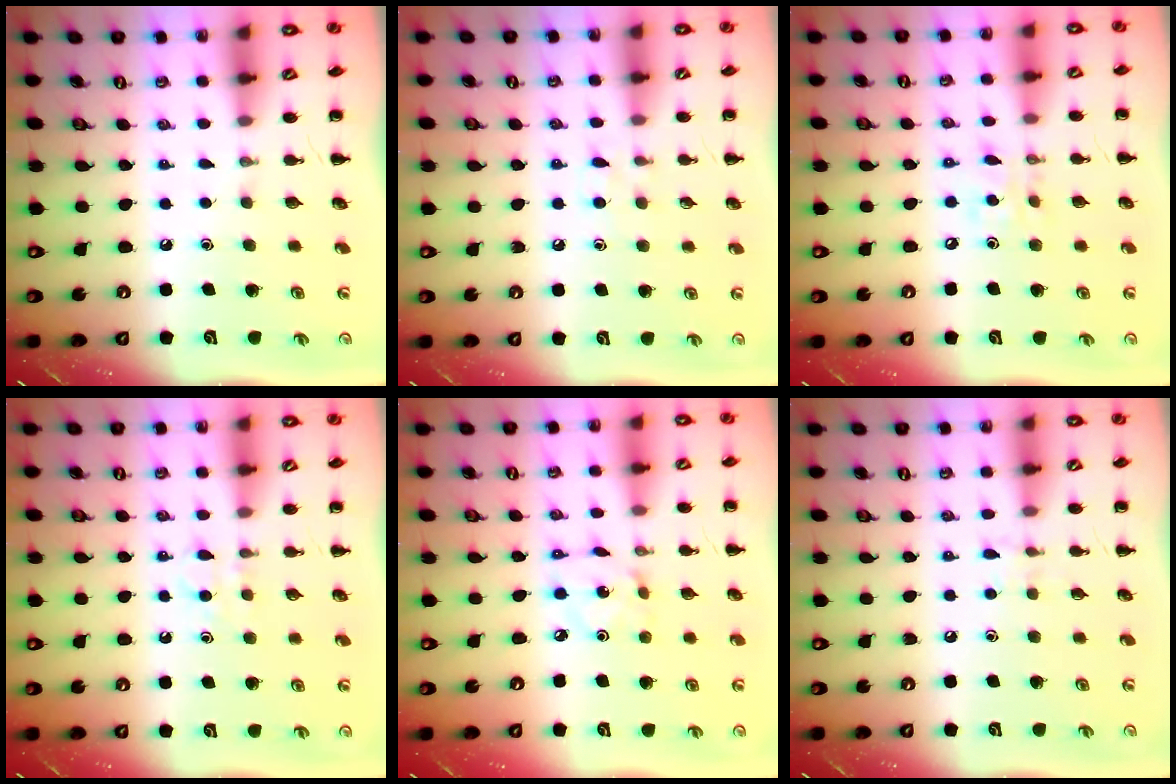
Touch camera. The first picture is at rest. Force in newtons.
{"total": 4.1, "press": 3.9, "slide": 1.5}
{"total": 5.9, "press": 5.8, "slide": 1.3}
{"total": 4.1, "press": 3.9, "slide": 1.3}
{"total": 2.1, "press": 2.0, "slide": 0.6}
{"total": 5.4, "press": 5.2, "slide": 1.6}